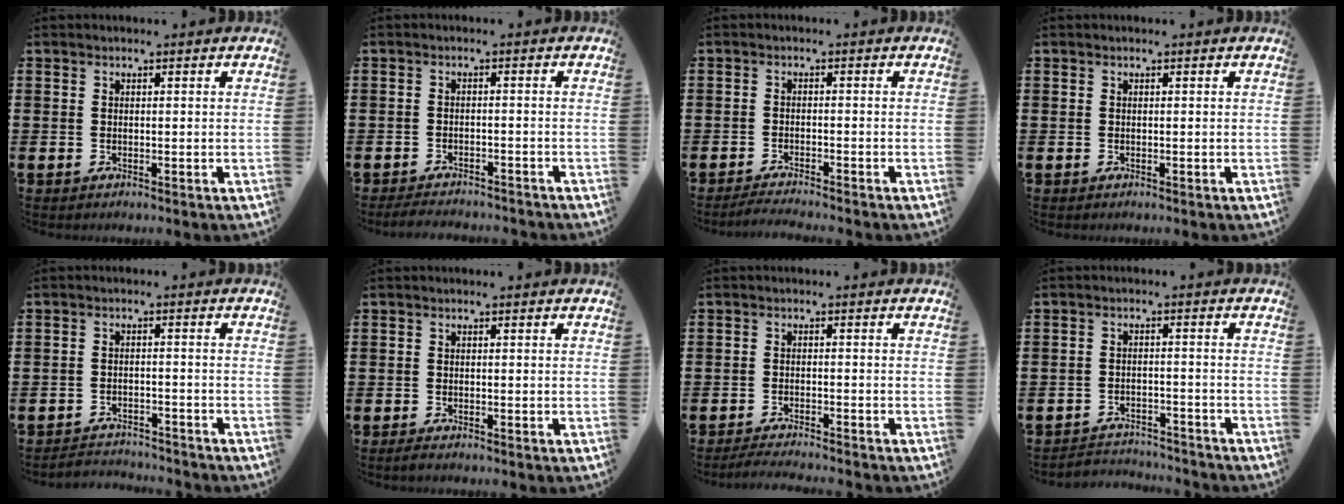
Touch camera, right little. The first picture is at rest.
{"total": 2.1, "force": [-2.1, 0.1, 0.3], "torque": [-0.008, 0.004, -0.044]}
{"total": 1.7, "force": [-1.6, -0.1, 0.5], "torque": [-0.008, 0.002, -0.031]}
{"total": 0.0}
{"total": 2.4, "force": [-2.4, 0.1, -0.3], "torque": [-0.004, 0.002, -0.054]}
{"total": 0.6, "force": [-0.4, 0.1, 0.5], "torque": [-0.009, -0.002, -0.007]}
{"total": 1.9, "force": [-1.8, -0.2, 0.5], "torque": [-0.009, 0.003, -0.036]}
{"total": 2.7, "force": [-2.7, 0.2, -0.2], "torque": [-0.005, 0.001, -0.059]}